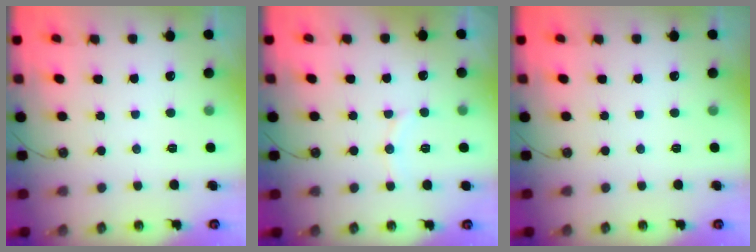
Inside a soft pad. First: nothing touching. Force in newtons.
{"total": 5.9, "press": 5.8, "slide": 1.2}
{"total": 0.0}